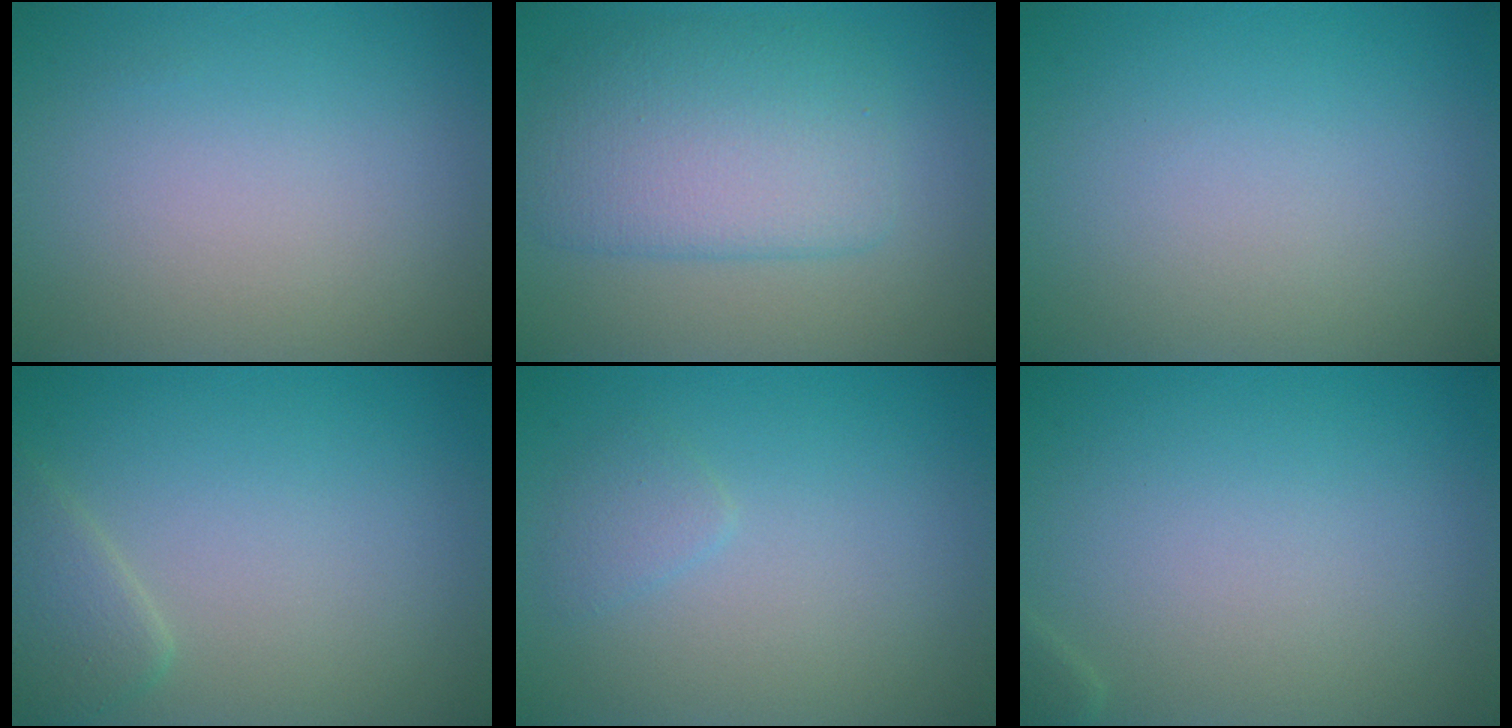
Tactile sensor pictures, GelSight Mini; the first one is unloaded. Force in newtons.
{"total": 5.8, "press": 5.8, "slide": 0.1}
{"total": 0.0}
{"total": 2.2, "press": 2.1, "slide": 0.2}
{"total": 1.1, "press": 1.1, "slide": 0.1}
{"total": 0.6, "press": 0.6, "slide": 0.0}